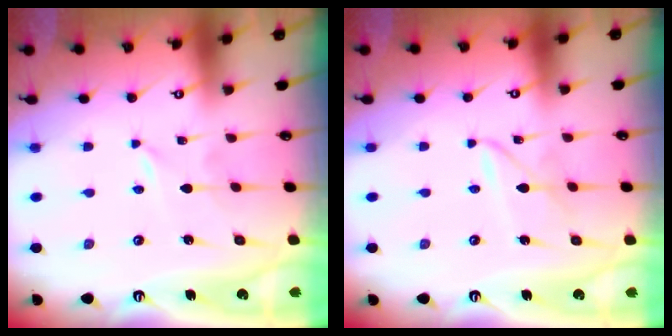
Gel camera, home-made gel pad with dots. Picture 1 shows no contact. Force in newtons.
{"total": 3.0, "press": 2.9, "slide": 0.3}